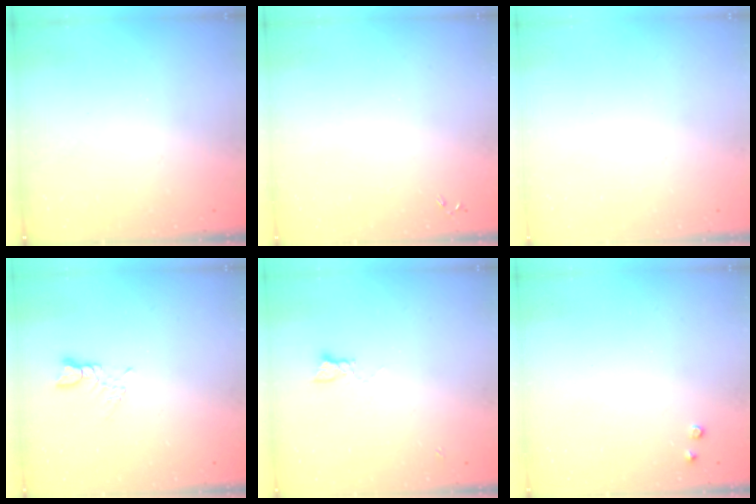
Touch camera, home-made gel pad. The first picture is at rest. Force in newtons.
{"total": 0.0}
{"total": 0.0}
{"total": 2.3, "press": 2.3, "slide": 0.3}
{"total": 2.2, "press": 2.2, "slide": 0.3}
{"total": 2.8, "press": 2.8, "slide": 0.5}